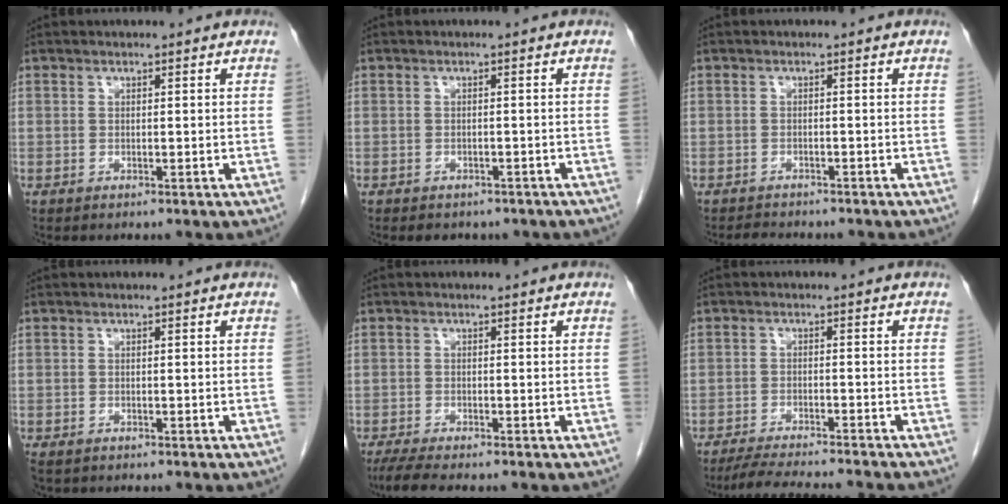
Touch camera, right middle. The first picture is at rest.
{"total": 5.6, "force": [-4.6, 2.6, 1.8], "torque": [-0.018, 0.005, -0.045]}
{"total": 4.0, "force": [-3.7, 1.1, 1.2], "torque": [-0.027, -0.008, -0.050]}
{"total": 1.7, "force": [-1.3, 0.8, 0.8], "torque": [-0.018, -0.005, -0.016]}
{"total": 4.5, "force": [-3.7, 0.3, 2.6], "torque": [-0.048, -0.012, -0.060]}
{"total": 9.9, "force": [-9.1, -0.3, 3.9], "torque": [-0.054, -0.013, -0.141]}